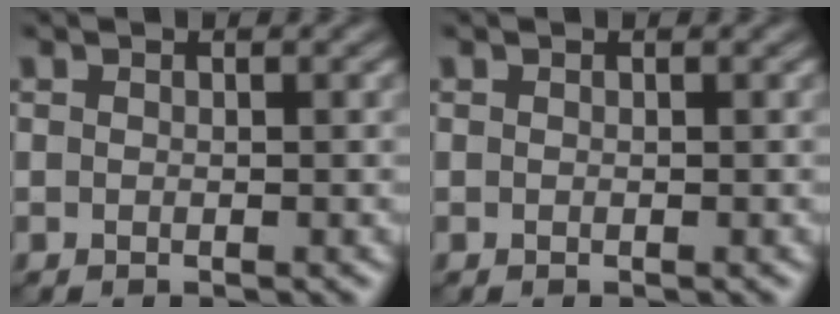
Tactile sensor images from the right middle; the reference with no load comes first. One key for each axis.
{"total": 0.0}